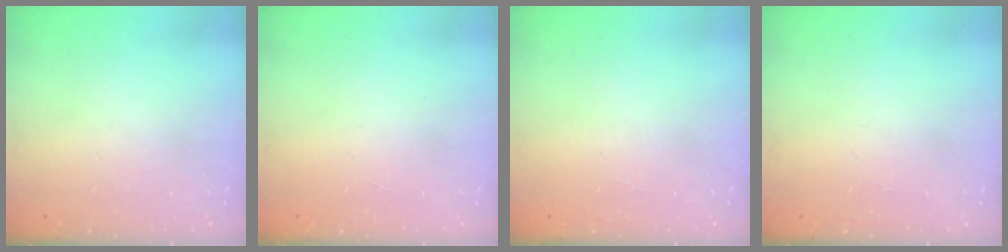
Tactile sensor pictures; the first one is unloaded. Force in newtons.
{"total": 0.0}
{"total": 0.0}
{"total": 0.0}